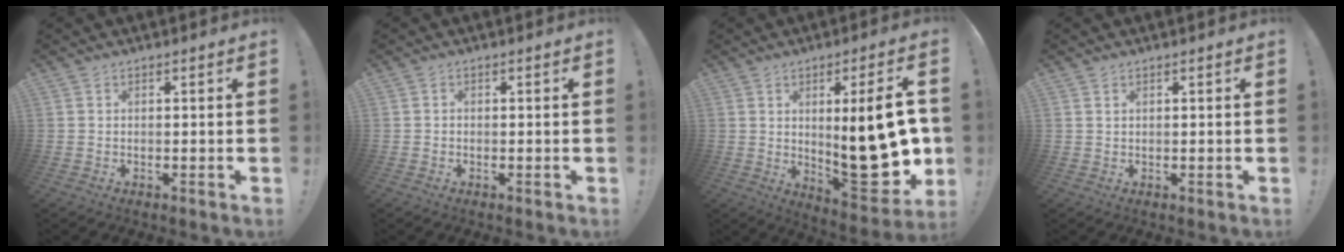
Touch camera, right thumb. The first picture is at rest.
{"total": 0.6, "force": [-0.5, 0.3, 0.2], "torque": [-0.004, 0.001, -0.009]}
{"total": 23.1, "force": [-0.1, 7.3, 21.9], "torque": [-0.307, -0.022, 0.006]}
{"total": 0.9, "force": [0.7, 0.4, 0.4], "torque": [-0.014, 0.003, 0.015]}